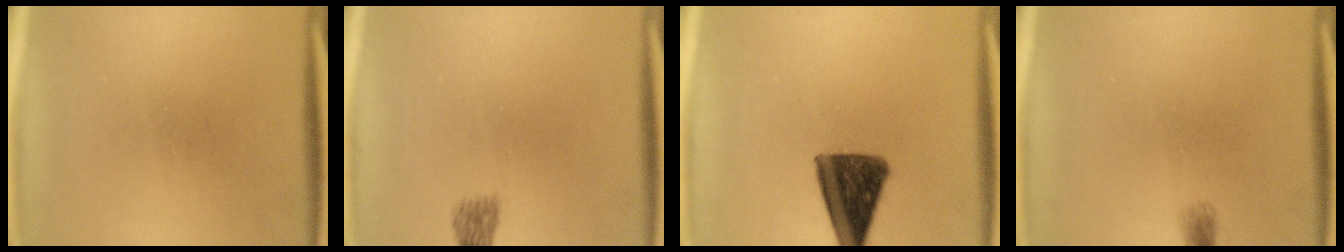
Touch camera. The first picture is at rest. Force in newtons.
{"total": 2.1}
{"total": 11.8}
{"total": 1.4}